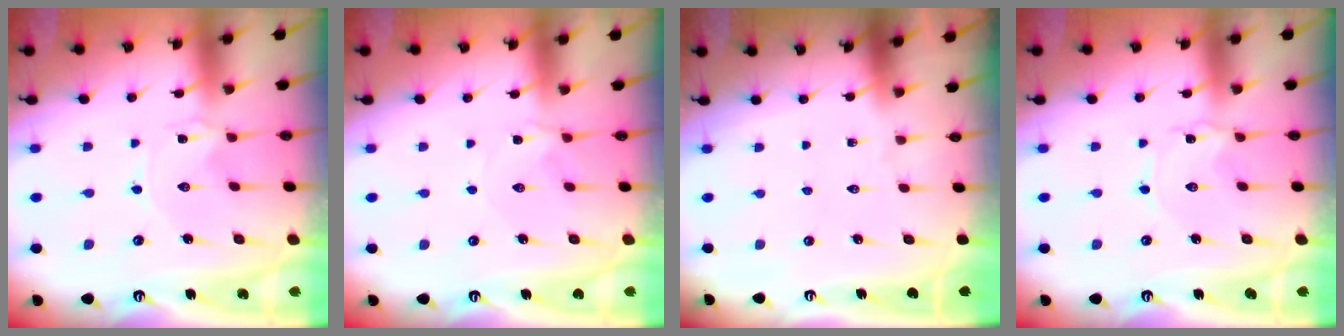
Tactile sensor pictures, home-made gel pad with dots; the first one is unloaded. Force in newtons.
{"total": 1.4, "press": 1.3, "slide": 0.3}
{"total": 0.0}
{"total": 0.9, "press": 0.9, "slide": 0.1}